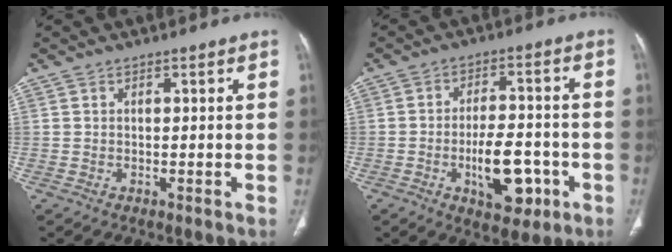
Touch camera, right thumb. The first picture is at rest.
{"total": 11.3, "force": [-3.8, 5.6, 9.0], "torque": [-0.121, 0.019, -0.053]}